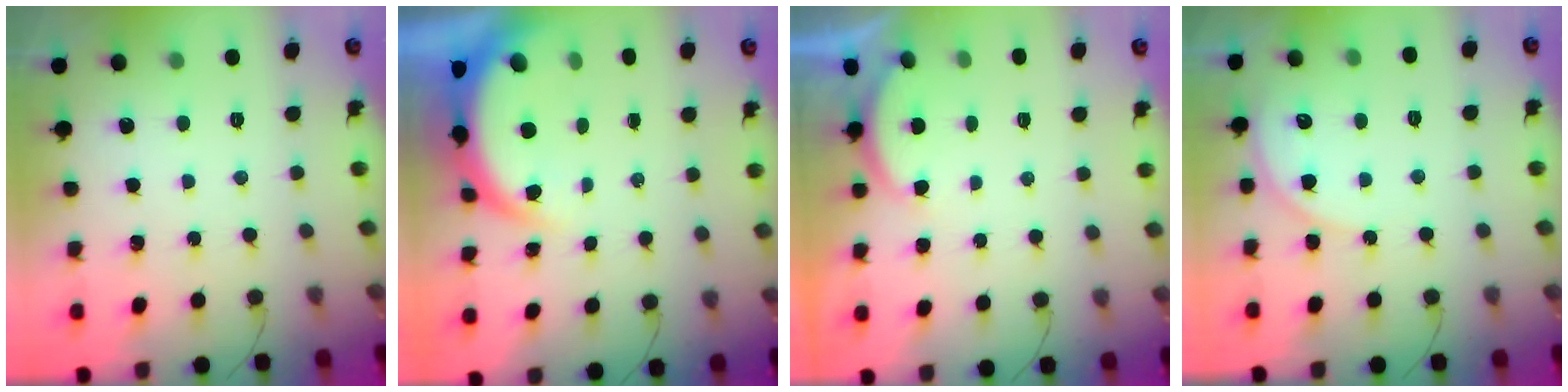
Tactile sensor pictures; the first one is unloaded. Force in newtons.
{"total": 5.5, "press": 5.5, "slide": 0.8}
{"total": 1.7, "press": 1.6, "slide": 0.6}
{"total": 5.9, "press": 5.9, "slide": 0.7}